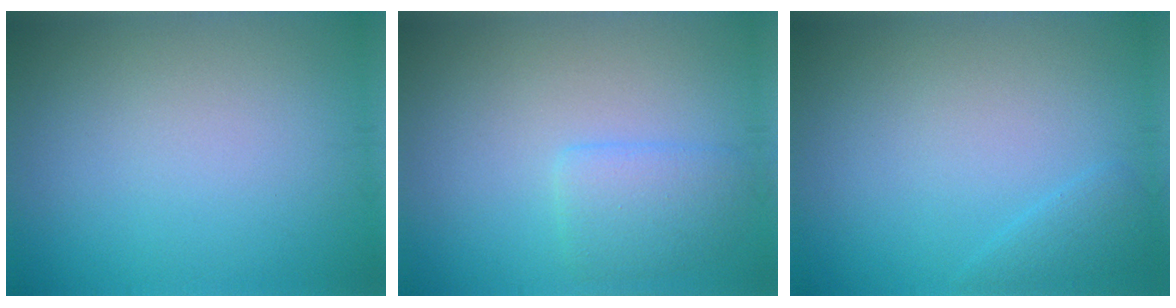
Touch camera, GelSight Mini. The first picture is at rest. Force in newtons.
{"total": 2.6, "press": 2.6, "slide": 0.1}
{"total": 1.3, "press": 1.3, "slide": 0.1}